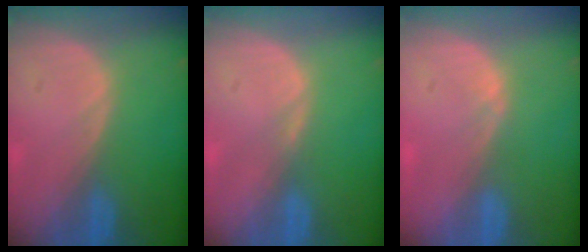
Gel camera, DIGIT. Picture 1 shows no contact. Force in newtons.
{"total": 0.7, "press": 0.7, "slide": 0.2}
{"total": 0.7, "press": 0.7, "slide": 0.3}